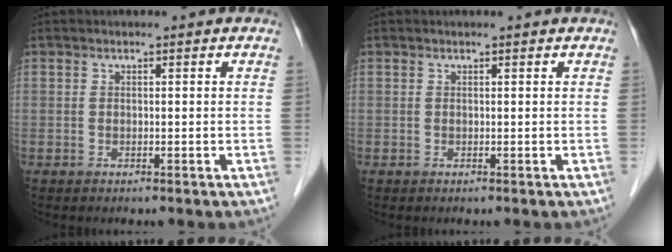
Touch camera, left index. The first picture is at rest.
{"total": 0.6, "force": [0.6, 0.0, 0.1], "torque": [-0.005, 0.002, 0.006]}